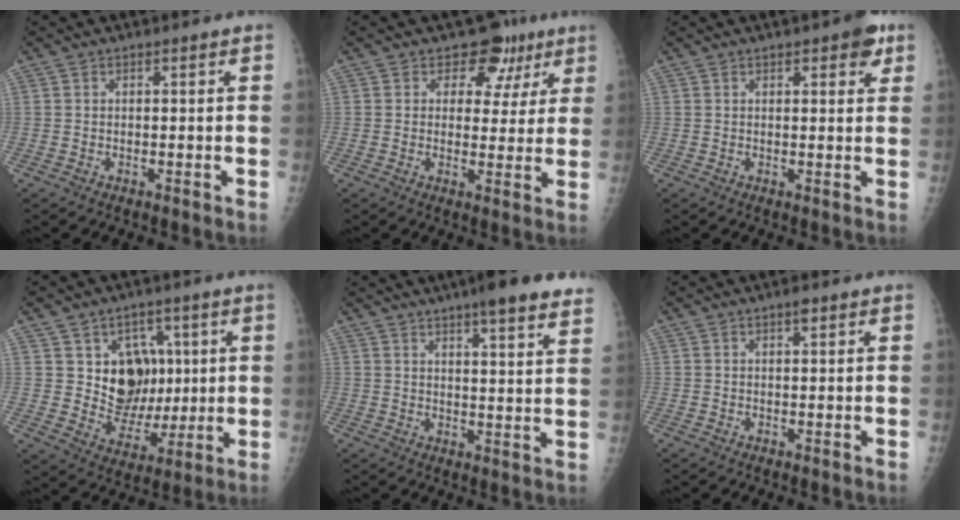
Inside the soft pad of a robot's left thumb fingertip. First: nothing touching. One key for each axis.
{"total": 7.5, "fx": 4.5, "fy": 5.7, "fz": 2.0, "tx": 0.019, "ty": -0.014, "tz": 0.050}
{"total": 4.4, "fx": 2.4, "fy": 1.7, "fz": 3.3, "tx": -0.025, "ty": -0.006, "tz": 0.024}
{"total": 11.2, "fx": 2.9, "fy": 9.5, "fz": 5.2, "tx": -0.028, "ty": -0.012, "tz": 0.060}
{"total": 12.9, "fx": 9.4, "fy": 1.9, "fz": 8.7, "tx": -0.097, "ty": -0.031, "tz": 0.114}
{"total": 1.2, "fx": 0.7, "fy": 0.3, "fz": 0.9, "tx": -0.012, "ty": 0.000, "tz": 0.010}